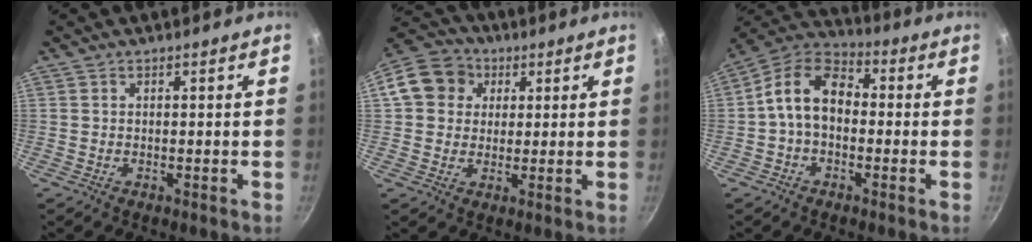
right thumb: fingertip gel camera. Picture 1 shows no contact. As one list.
[{"total": 11.3, "force": [2.9, 9.8, 4.9], "torque": [-0.075, 0.022, 0.035]}, {"total": 11.1, "force": [-0.4, 7.7, 7.9], "torque": [-0.114, 0.040, -0.028]}]